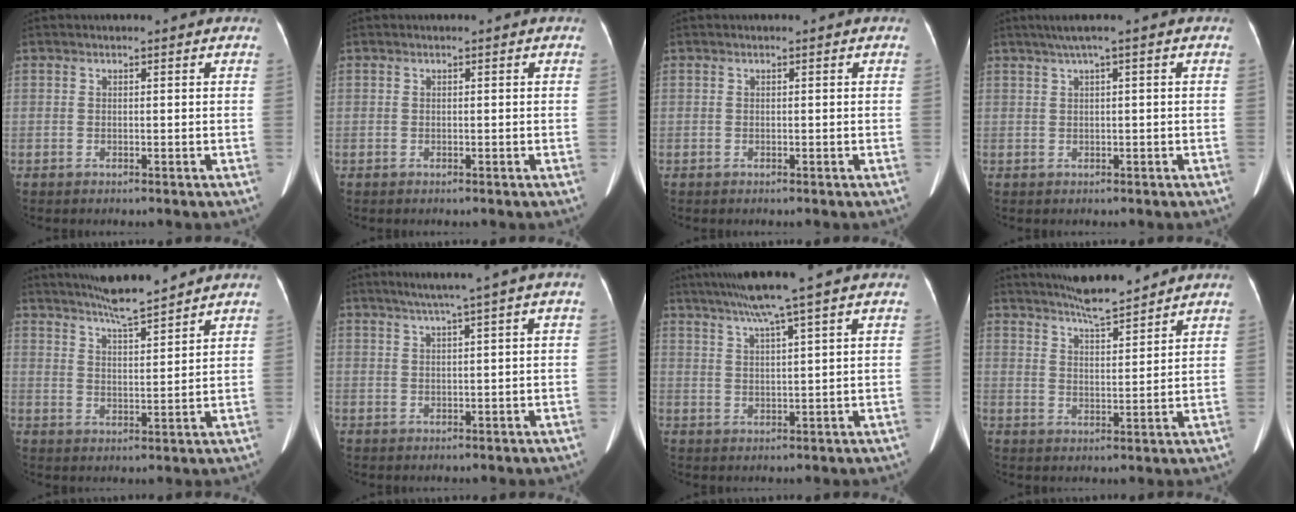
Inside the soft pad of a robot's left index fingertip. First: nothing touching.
{"total": 0.0}
{"total": 0.0}
{"total": 2.8, "force": [1.3, -0.4, 2.5], "torque": [-0.054, 0.018, 0.029]}
{"total": 9.0, "force": [8.0, 0.0, 4.0], "torque": [-0.067, 0.010, 0.131]}
{"total": 4.7, "force": [2.8, -1.0, 3.6], "torque": [-0.063, 0.009, 0.049]}
{"total": 7.4, "force": [5.5, -1.8, 4.6], "torque": [-0.074, 0.015, 0.093]}
{"total": 8.8, "force": [8.0, 0.4, 3.7], "torque": [-0.063, 0.010, 0.129]}